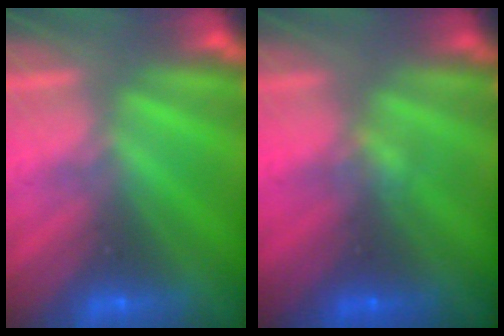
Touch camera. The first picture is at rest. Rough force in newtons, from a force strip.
{"total": 1.2}